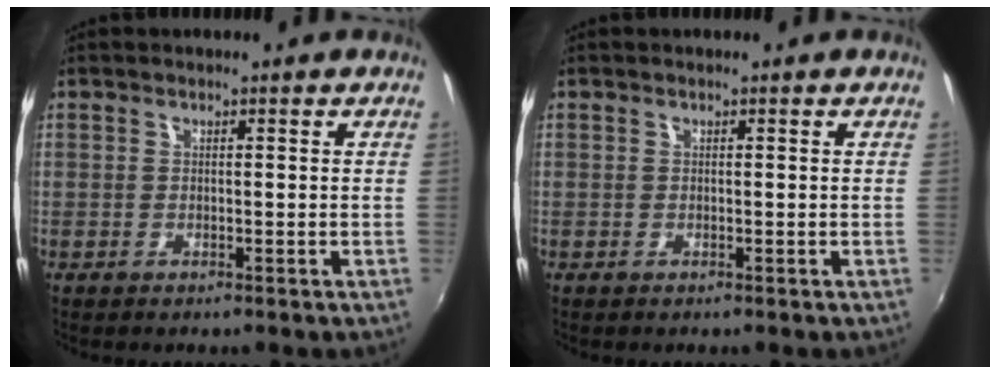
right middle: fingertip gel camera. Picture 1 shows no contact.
{"total": 0.0}